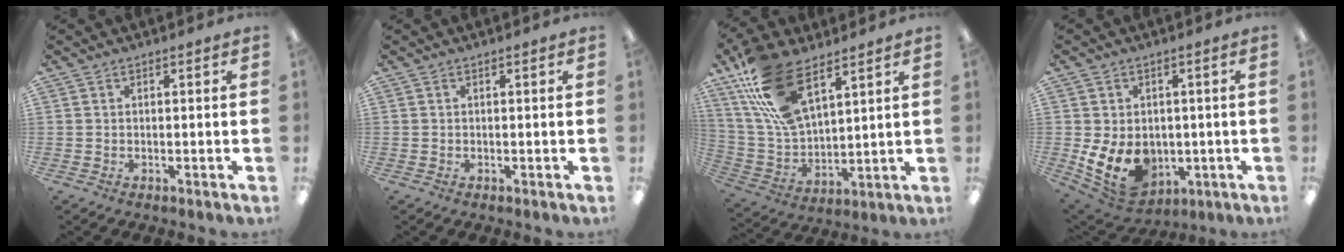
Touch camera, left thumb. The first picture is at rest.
{"total": 0.0}
{"total": 19.1, "force": [11.6, 9.2, 12.0], "torque": [-0.276, -0.039, 0.212]}
{"total": 11.0, "force": [-2.1, 8.2, 7.1], "torque": [-0.135, 0.000, -0.031]}